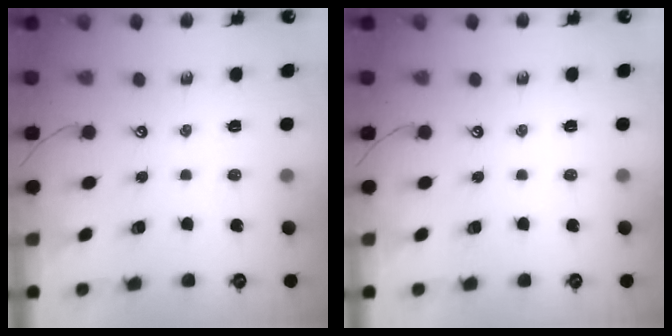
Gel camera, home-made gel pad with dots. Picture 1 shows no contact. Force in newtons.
{"total": 0.0}